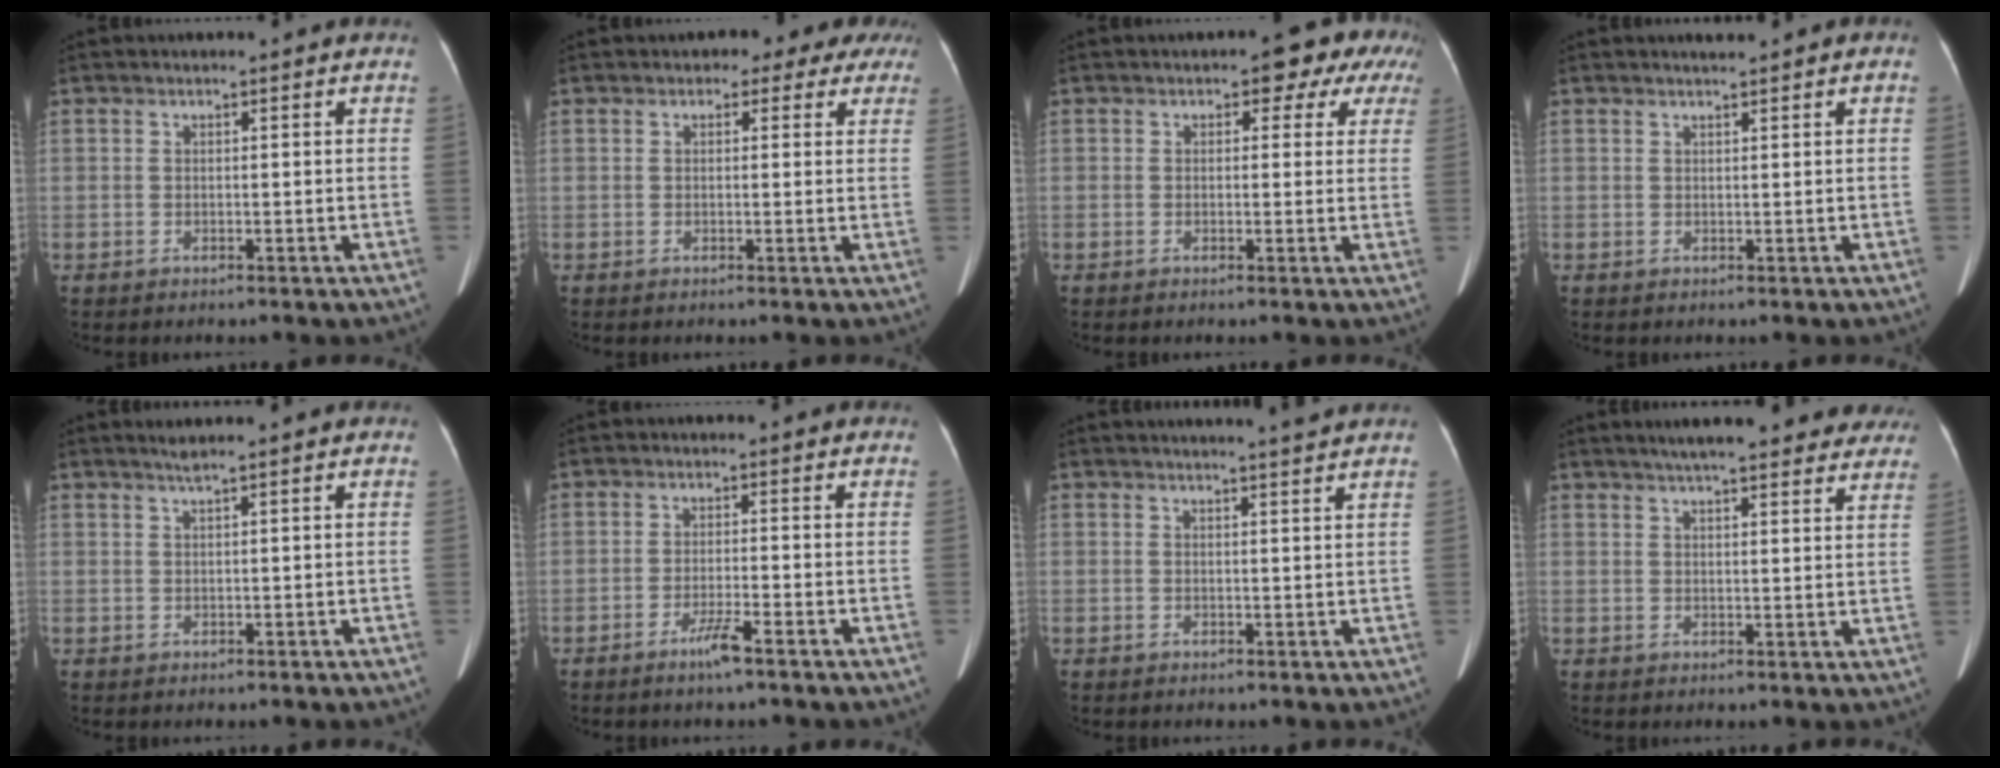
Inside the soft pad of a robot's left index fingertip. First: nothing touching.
{"total": 6.0, "force": [4.7, 3.3, 1.5], "torque": [0.002, 0.010, 0.039]}
{"total": 5.3, "force": [2.7, 3.4, 3.0], "torque": [-0.013, 0.015, 0.017]}
{"total": 0.9, "force": [0.9, 0.2, 0.3], "torque": [-0.006, 0.007, 0.014]}
{"total": 1.6, "force": [1.2, -0.4, 0.9], "torque": [-0.022, 0.005, 0.027]}
{"total": 2.8, "force": [-1.9, -0.3, 2.0], "torque": [-0.044, -0.006, -0.037]}
{"total": 4.4, "force": [4.0, -1.0, 1.5], "torque": [-0.021, -0.001, 0.044]}
{"total": 19.3, "force": [16.8, 3.8, 8.8], "torque": [-0.112, 0.024, 0.202]}